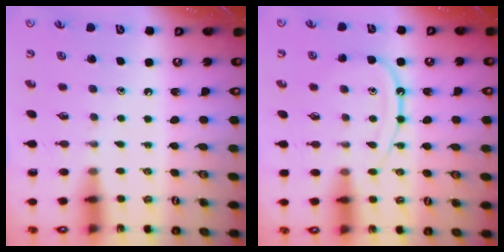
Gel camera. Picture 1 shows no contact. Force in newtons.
{"total": 11.3, "press": 11.2, "slide": 1.1}